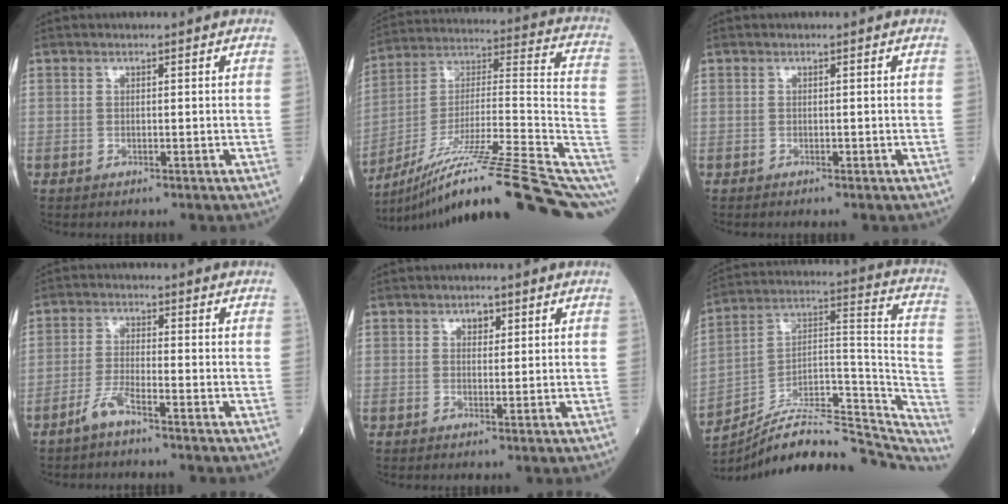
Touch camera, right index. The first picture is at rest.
{"total": 26.4, "force": [-15.5, 0.8, 21.3], "torque": [-0.263, 0.037, -0.261]}
{"total": 0.0}
{"total": 3.5, "force": [-2.6, 0.1, 2.4], "torque": [-0.056, -0.002, -0.052]}
{"total": 1.6, "force": [1.1, 0.9, 0.7], "torque": [-0.011, 0.002, 0.016]}
{"total": 25.0, "force": [-22.4, 5.2, 9.9], "torque": [-0.108, 0.046, -0.336]}